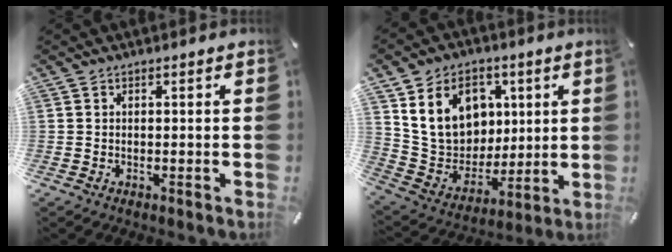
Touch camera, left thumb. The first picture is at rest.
{"total": 16.5, "force": [6.1, 13.4, 7.5], "torque": [-0.136, -0.017, 0.124]}